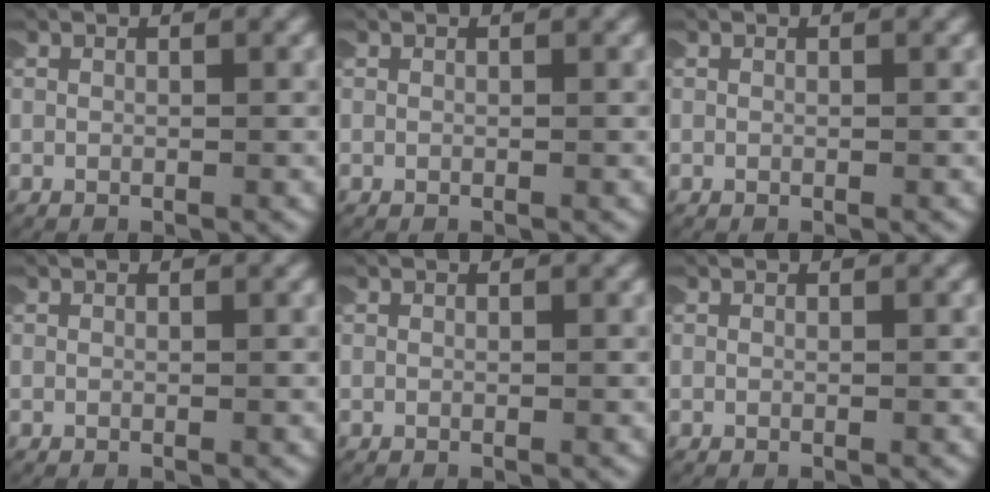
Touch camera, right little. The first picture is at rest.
{"total": 0.0}
{"total": 0.0}
{"total": 0.0}
{"total": 0.0}
{"total": 0.0}